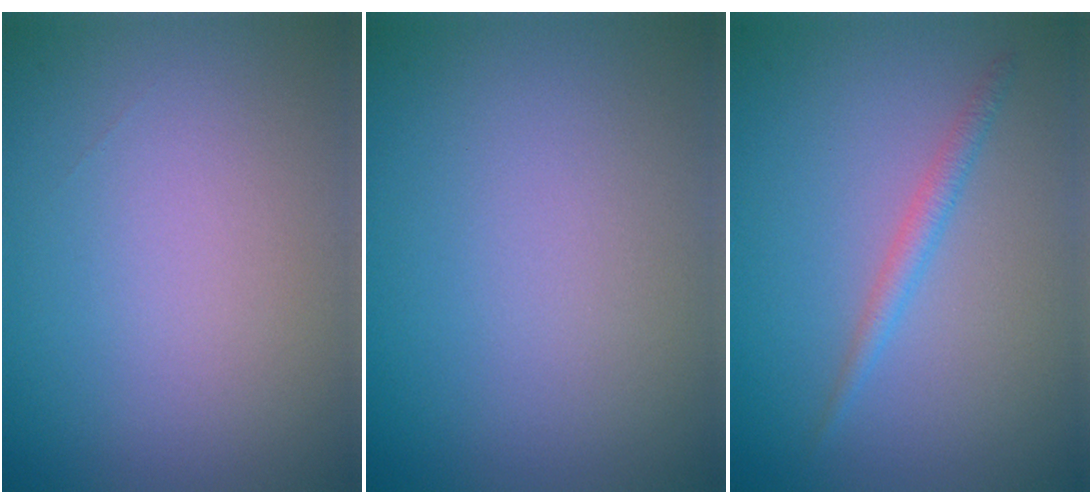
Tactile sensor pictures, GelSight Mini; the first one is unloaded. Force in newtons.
{"total": 0.0}
{"total": 1.5, "press": 1.4, "slide": 0.1}